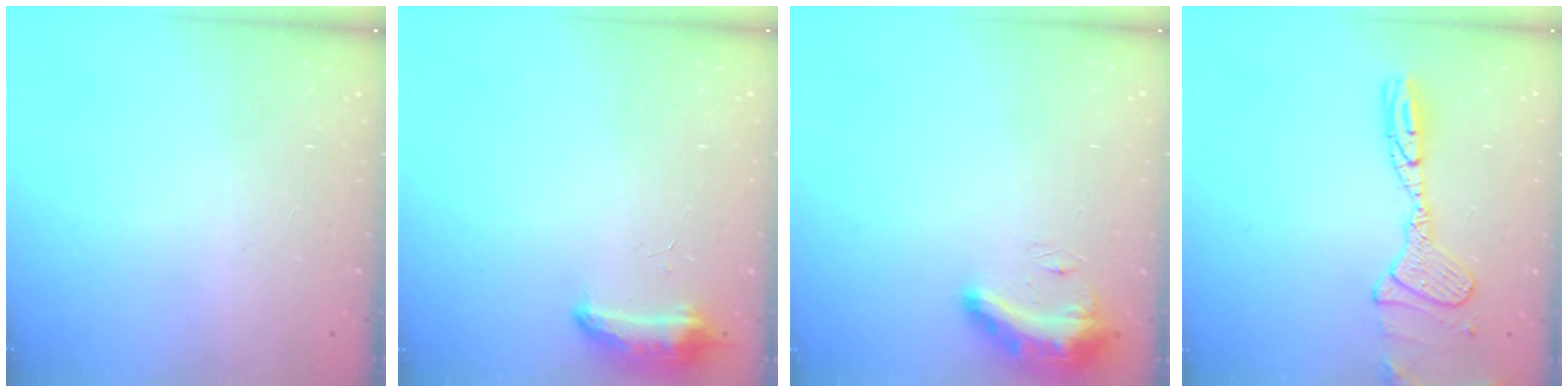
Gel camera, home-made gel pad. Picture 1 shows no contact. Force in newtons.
{"total": 8.4, "press": 8.4, "slide": 0.4}
{"total": 15.9, "press": 10.7, "slide": 11.8}
{"total": 14.0, "press": 13.9, "slide": 1.7}